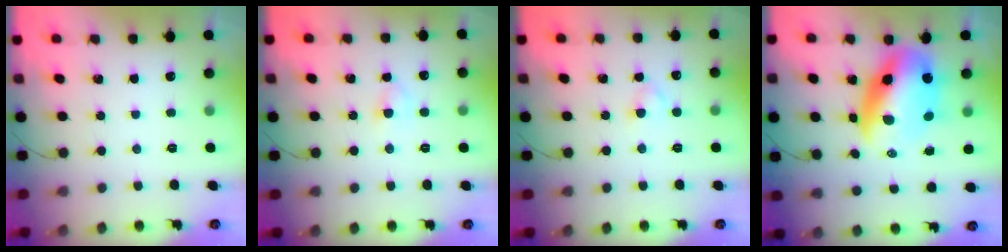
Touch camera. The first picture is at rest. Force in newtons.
{"total": 3.0, "press": 2.8, "slide": 1.0}
{"total": 3.0, "press": 2.7, "slide": 1.2}
{"total": 12.5, "press": 12.1, "slide": 3.1}